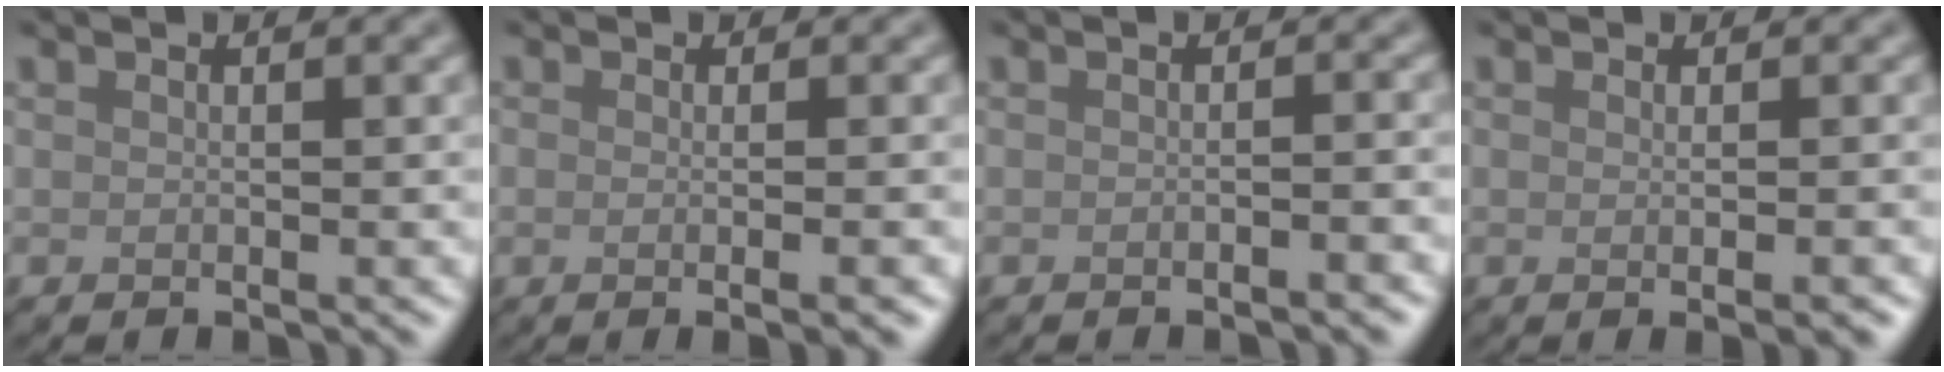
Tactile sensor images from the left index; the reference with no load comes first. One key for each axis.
{"total": 3.6, "fx": -0.2, "fy": 1.6, "fz": 3.2, "tx": -0.011, "ty": 0.009, "tz": -0.016}
{"total": 1.4, "fx": -0.8, "fy": 0.3, "fz": 1.1, "tx": -0.009, "ty": 0.001, "tz": -0.017}
{"total": 2.4, "fx": -0.3, "fy": 0.7, "fz": 2.3, "tx": -0.016, "ty": 0.001, "tz": -0.002}